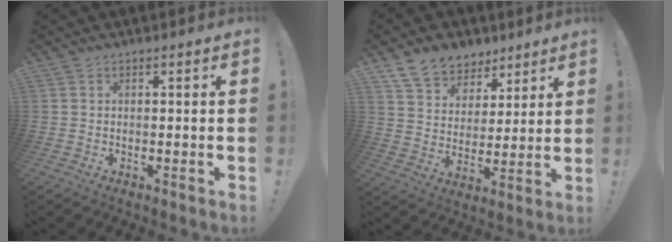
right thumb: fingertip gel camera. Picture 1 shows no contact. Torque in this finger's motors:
{"motor_torque": [1.28, 1.44, 0.30, 0.10, 0.00]}